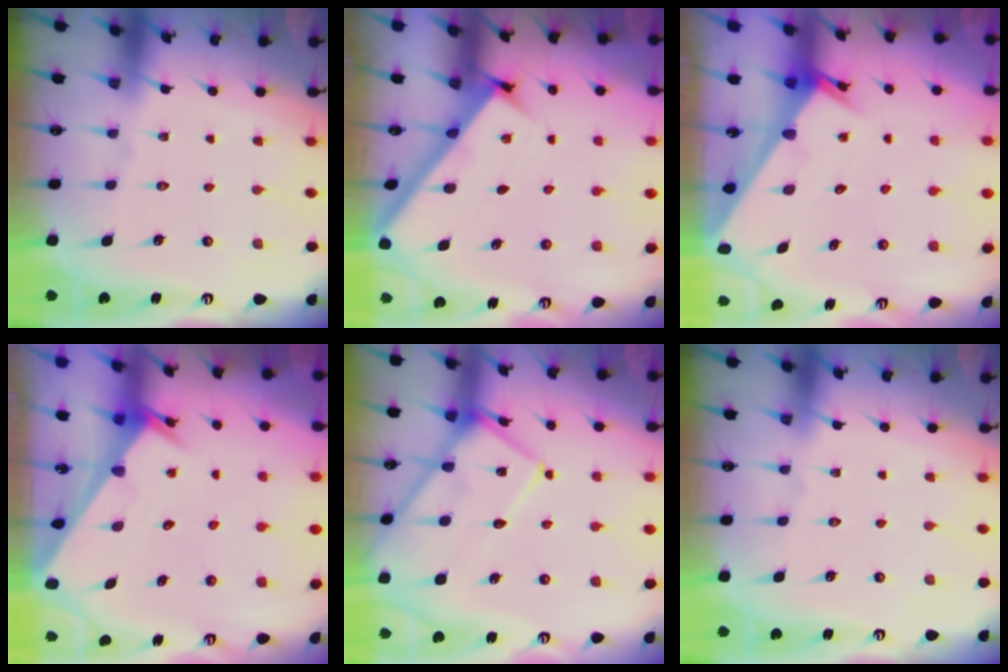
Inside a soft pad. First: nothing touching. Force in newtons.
{"total": 2.7, "press": 2.7, "slide": 0.3}
{"total": 2.0, "press": 2.0, "slide": 0.0}
{"total": 3.5, "press": 3.5, "slide": 0.4}
{"total": 13.2, "press": 13.2, "slide": 1.3}
{"total": 0.0}